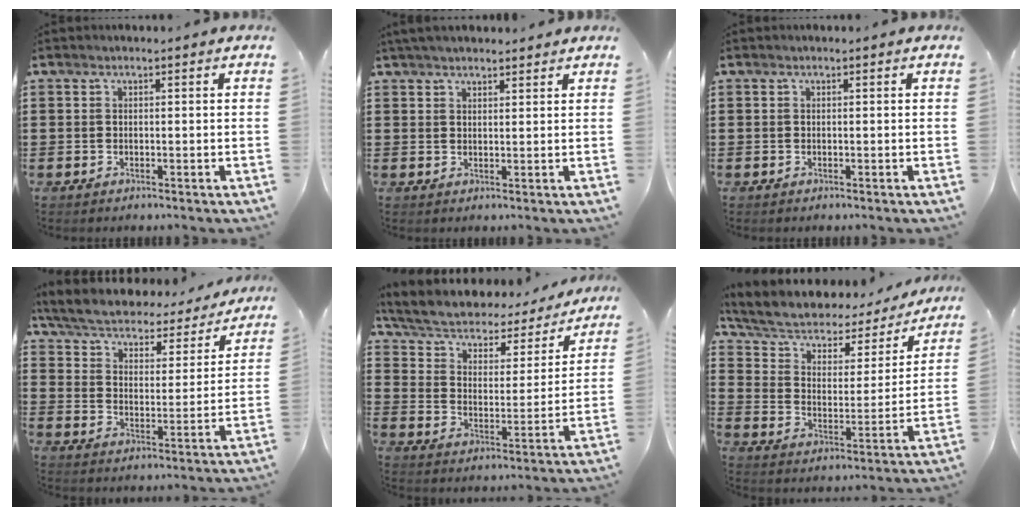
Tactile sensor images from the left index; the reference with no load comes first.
{"total": 2.6, "force": [2.5, 0.5, 0.8], "torque": [-0.022, 0.001, 0.048]}
{"total": 0.0}
{"total": 4.1, "force": [3.7, 1.1, 1.4], "torque": [-0.050, -0.028, 0.057]}
{"total": 4.4, "force": [3.2, 2.1, 2.1], "torque": [-0.060, -0.027, 0.049]}
{"total": 5.5, "force": [3.7, 3.0, 2.6], "torque": [-0.071, -0.023, 0.060]}